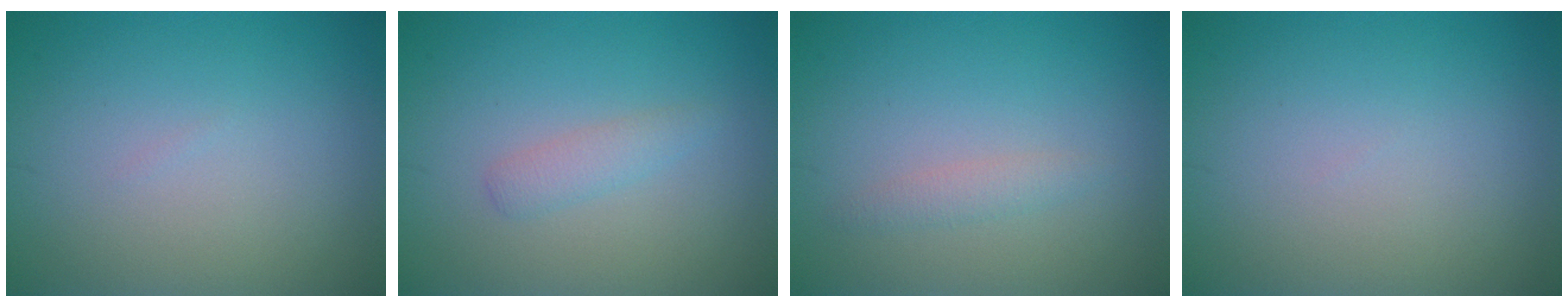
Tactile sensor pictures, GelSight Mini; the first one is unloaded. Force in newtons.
{"total": 1.4, "press": 1.4, "slide": 0.0}
{"total": 1.2, "press": 1.2, "slide": 0.0}
{"total": 0.0}